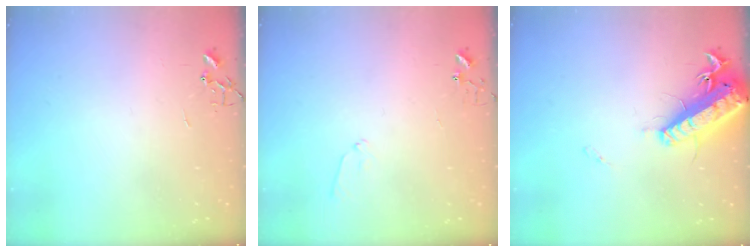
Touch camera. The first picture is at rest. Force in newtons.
{"total": 5.8, "press": 5.8, "slide": 0.7}
{"total": 18.1, "press": 17.6, "slide": 4.0}